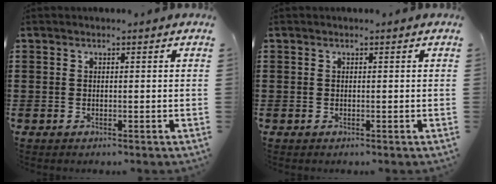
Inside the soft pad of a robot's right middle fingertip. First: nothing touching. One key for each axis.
{"total": 0.0}